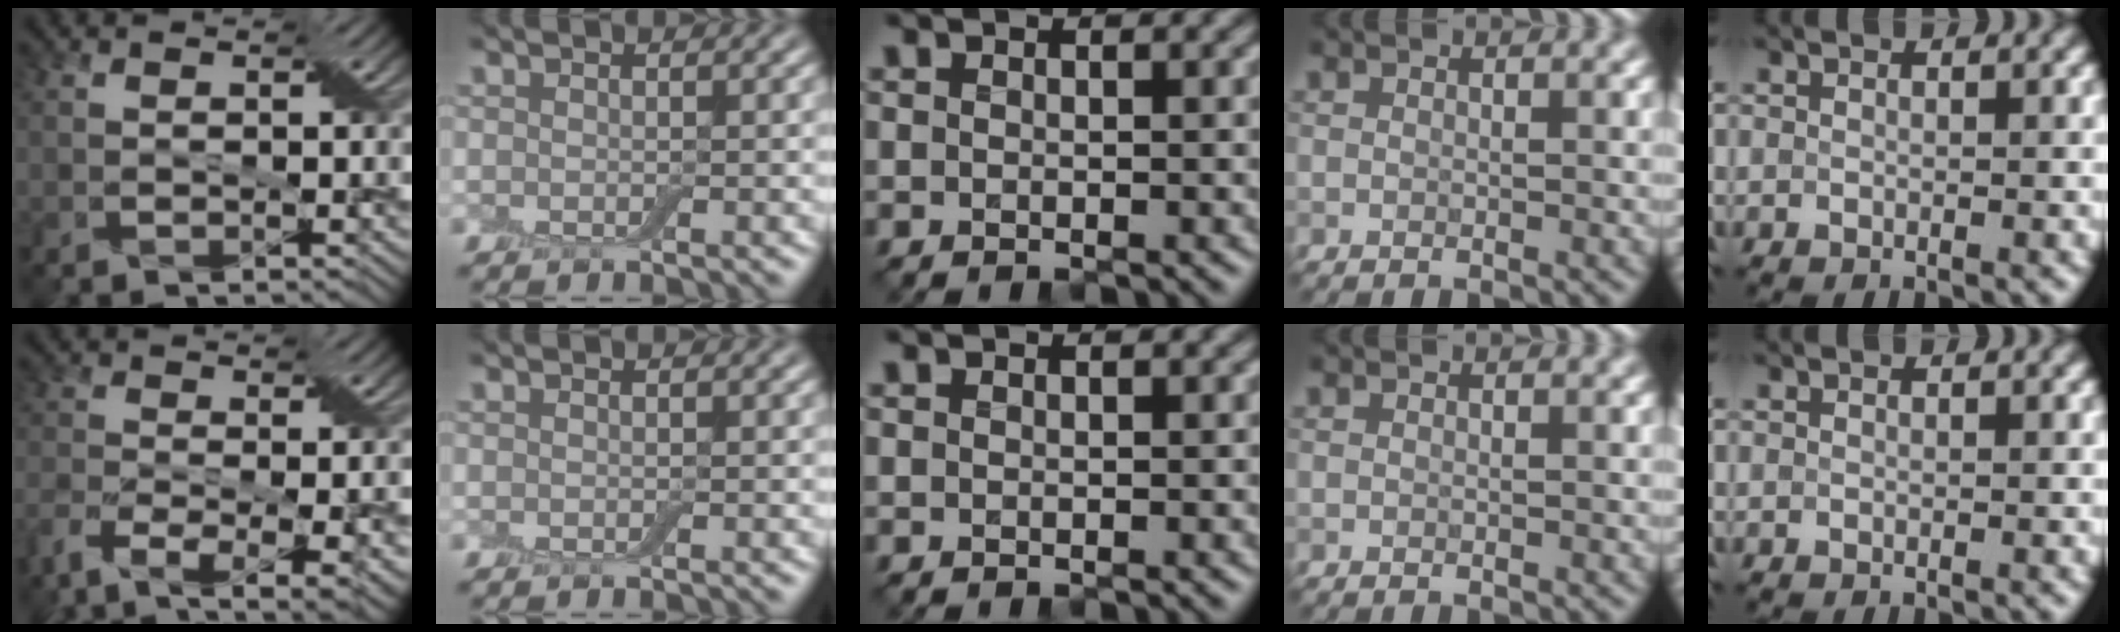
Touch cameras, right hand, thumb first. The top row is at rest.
{"thumb": {"total": 9.9, "force": [-6.2, 3.4, 6.9], "torque": [-0.147, -0.020, -0.104]}}